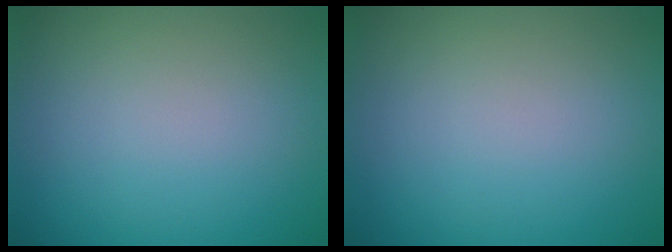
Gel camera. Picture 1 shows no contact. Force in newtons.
{"total": 0.0}